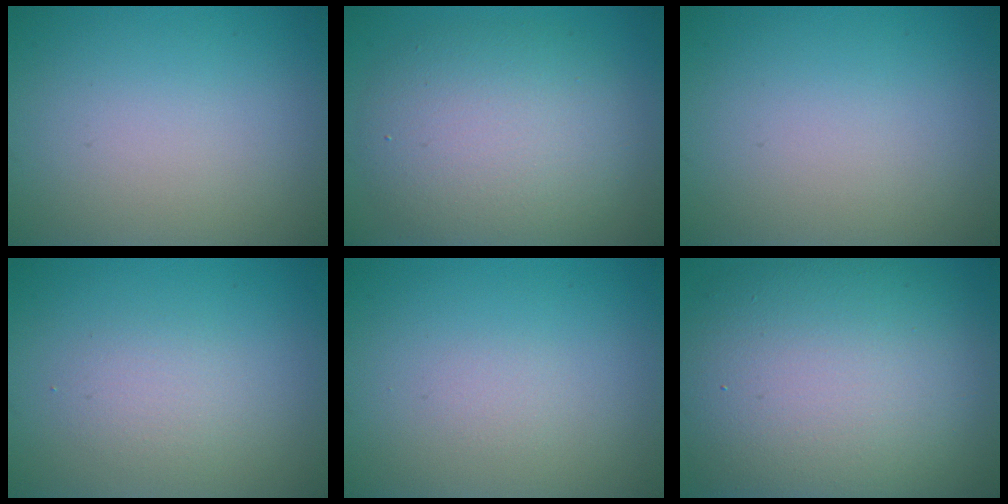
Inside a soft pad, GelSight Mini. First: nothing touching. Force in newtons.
{"total": 7.2, "press": 7.2, "slide": 0.3}
{"total": 0.0}
{"total": 1.8, "press": 1.8, "slide": 0.1}
{"total": 0.6, "press": 0.6, "slide": 0.0}
{"total": 14.6, "press": 14.5, "slide": 0.9}